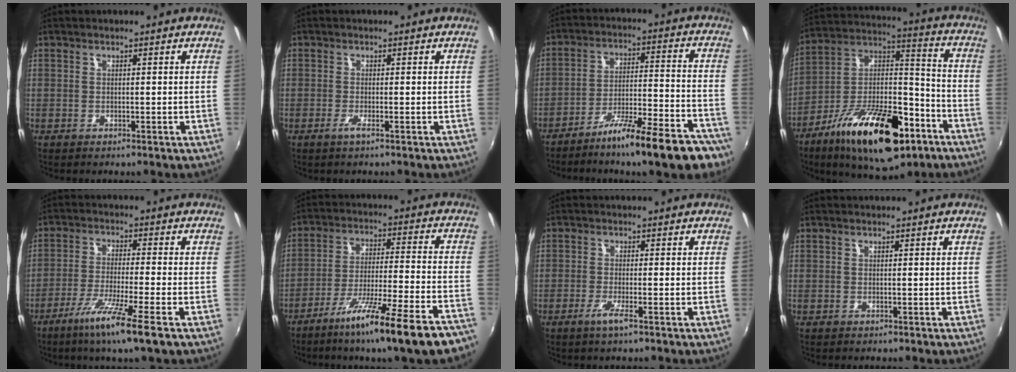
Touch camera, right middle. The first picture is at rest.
{"total": 1.6, "force": [-0.9, -0.2, 1.3], "torque": [-0.026, -0.003, -0.017]}
{"total": 16.7, "force": [-12.2, 2.4, 11.2], "torque": [-0.174, -0.020, -0.178]}
{"total": 24.2, "force": [-13.3, 9.8, 17.7], "torque": [-0.298, -0.001, -0.211]}
{"total": 9.8, "force": [-5.7, -0.4, 7.9], "torque": [-0.164, -0.018, -0.104]}
{"total": 19.8, "force": [-15.2, -0.3, 12.7], "torque": [-0.215, -0.062, -0.230]}
{"total": 2.9, "force": [-1.7, -0.2, 2.3], "torque": [-0.052, -0.007, -0.034]}
{"total": 0.0}